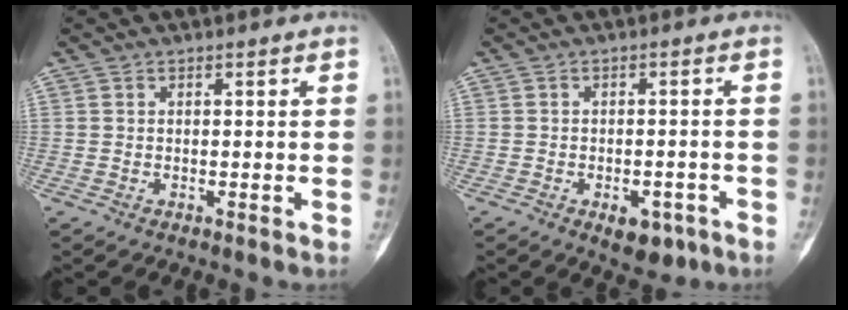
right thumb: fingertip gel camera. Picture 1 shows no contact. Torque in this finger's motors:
{"motor_torque": [1.50, 0.26, 0.66, -0.43, 0.05]}